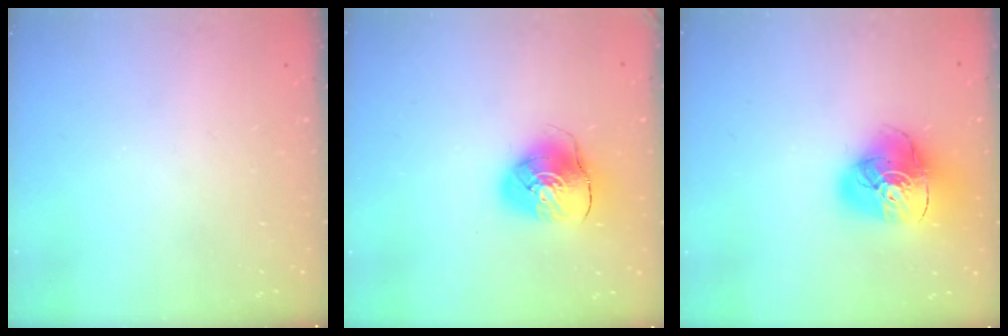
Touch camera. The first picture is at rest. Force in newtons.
{"total": 9.8, "press": 9.7, "slide": 1.6}
{"total": 14.9, "press": 14.8, "slide": 1.6}